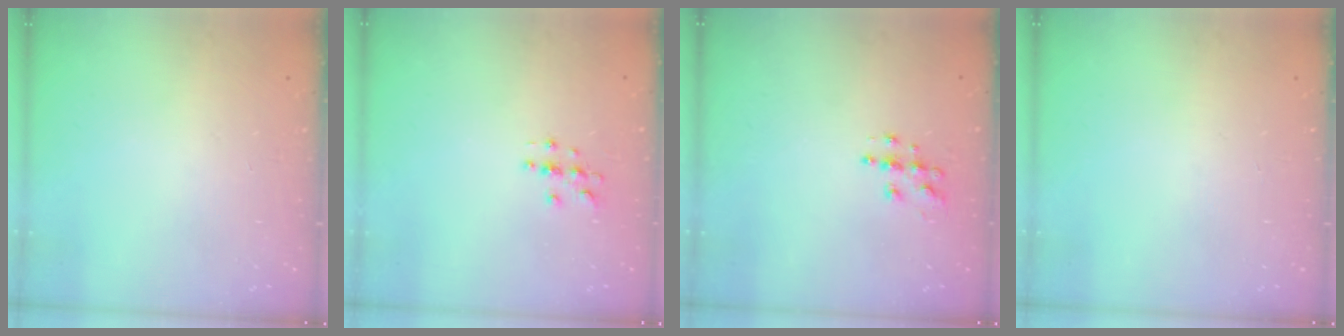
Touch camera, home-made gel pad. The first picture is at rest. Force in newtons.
{"total": 3.0, "press": 3.0, "slide": 0.3}
{"total": 5.9, "press": 5.9, "slide": 0.2}
{"total": 0.0}